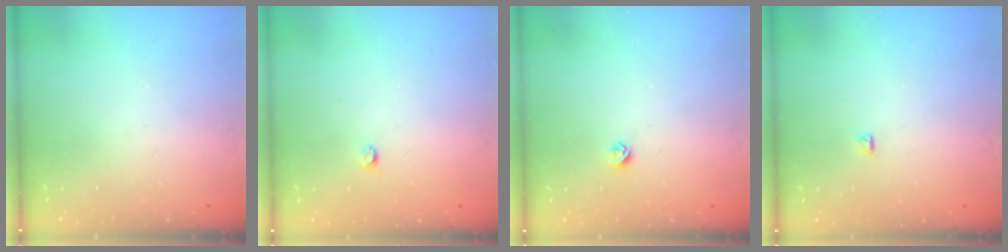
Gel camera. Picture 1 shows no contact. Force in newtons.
{"total": 2.9, "press": 2.8, "slide": 0.5}
{"total": 5.0, "press": 4.9, "slide": 0.7}
{"total": 2.8, "press": 2.7, "slide": 0.3}